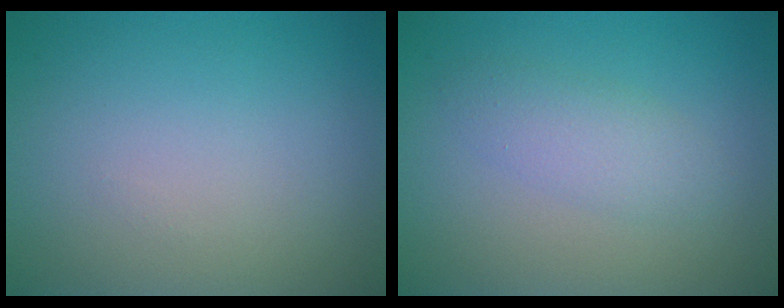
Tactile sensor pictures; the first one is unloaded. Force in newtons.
{"total": 2.3, "press": 2.3, "slide": 0.1}